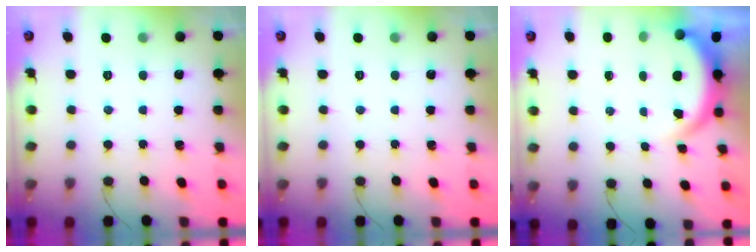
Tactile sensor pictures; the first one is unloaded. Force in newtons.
{"total": 0.0}
{"total": 5.0, "press": 5.0, "slide": 0.6}